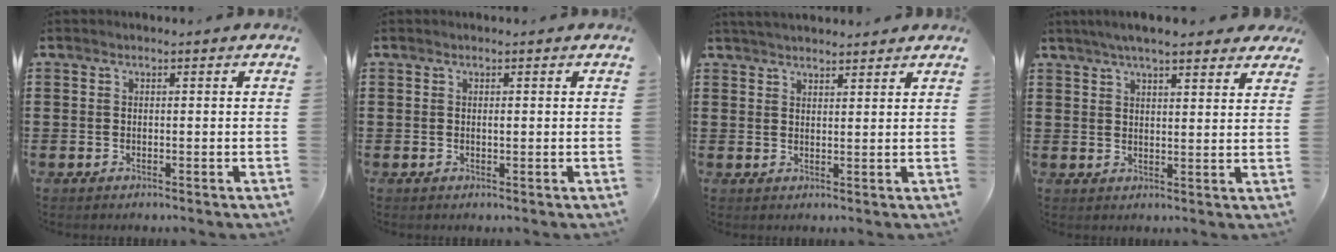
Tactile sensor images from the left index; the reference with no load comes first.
{"total": 0.6, "force": [0.1, 0.1, 0.6], "torque": [-0.013, -0.003, 0.003]}
{"total": 2.6, "force": [2.5, 0.0, 0.4], "torque": [-0.013, -0.001, 0.049]}
{"total": 5.4, "force": [4.6, 0.9, 2.7], "torque": [-0.066, -0.003, 0.083]}